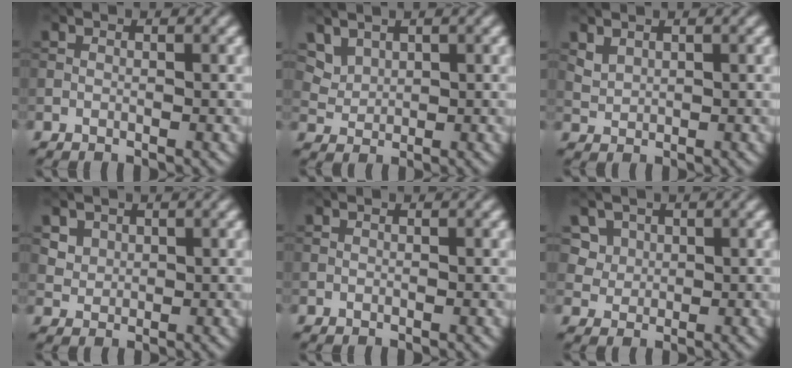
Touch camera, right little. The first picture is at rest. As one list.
[{"total": 2.7, "force": [2.0, 1.5, 1.0], "torque": [-0.029, -0.005, 0.057]}, {"total": 1.5, "force": [1.1, 0.8, 0.6], "torque": [-0.015, 0.000, 0.028]}, {"total": 2.4, "force": [1.4, 1.8, 0.8], "torque": [-0.025, -0.011, 0.045]}, {"total": 0.0}, {"total": 4.0, "force": [2.0, 3.1, 1.5], "torque": [-0.048, -0.004, 0.048]}]